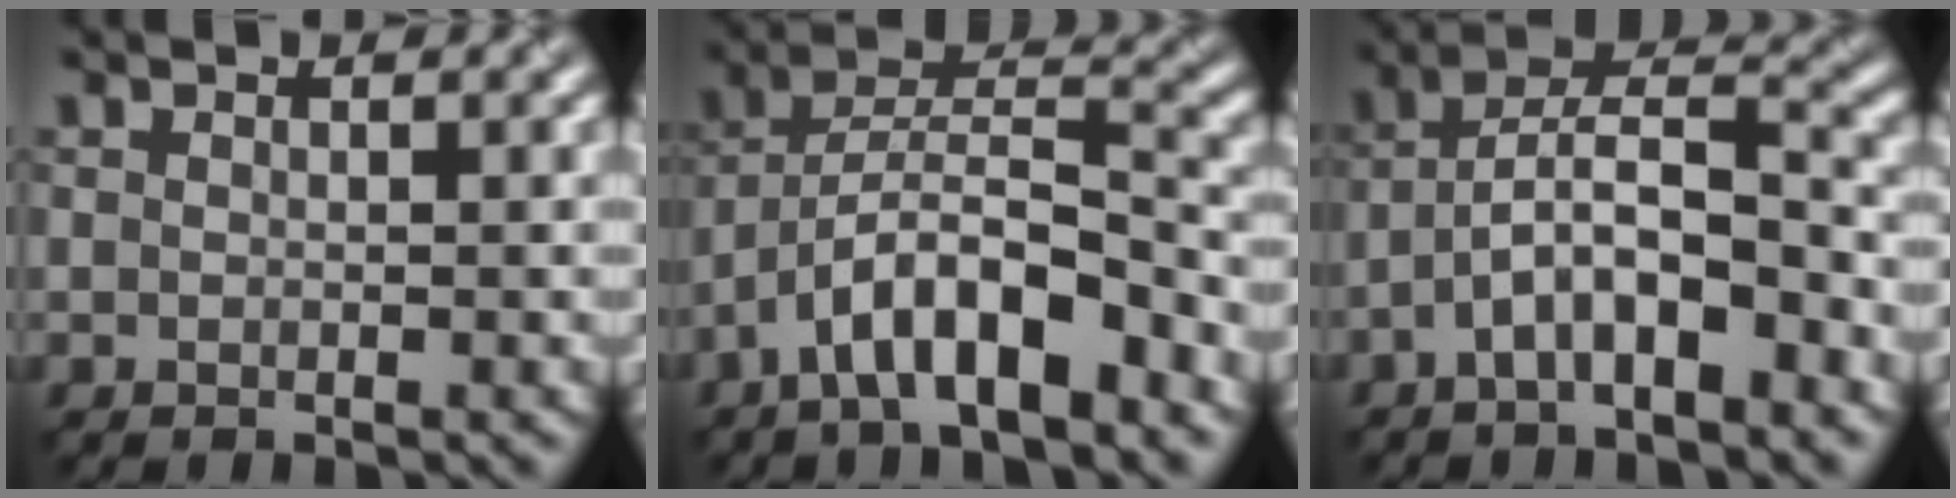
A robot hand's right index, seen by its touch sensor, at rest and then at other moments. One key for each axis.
{"total": 8.0, "fx": -5.4, "fy": 2.0, "fz": 5.6, "tx": -0.097, "ty": 0.028, "tz": -0.084}
{"total": 6.2, "fx": -3.6, "fy": 1.6, "fz": 4.8, "tx": -0.091, "ty": 0.026, "tz": -0.054}